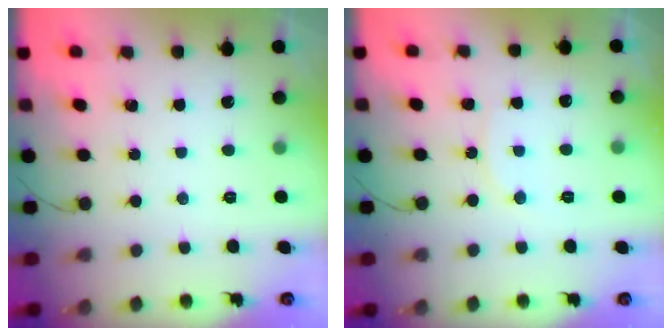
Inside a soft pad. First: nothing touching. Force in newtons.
{"total": 6.0, "press": 6.0, "slide": 0.7}